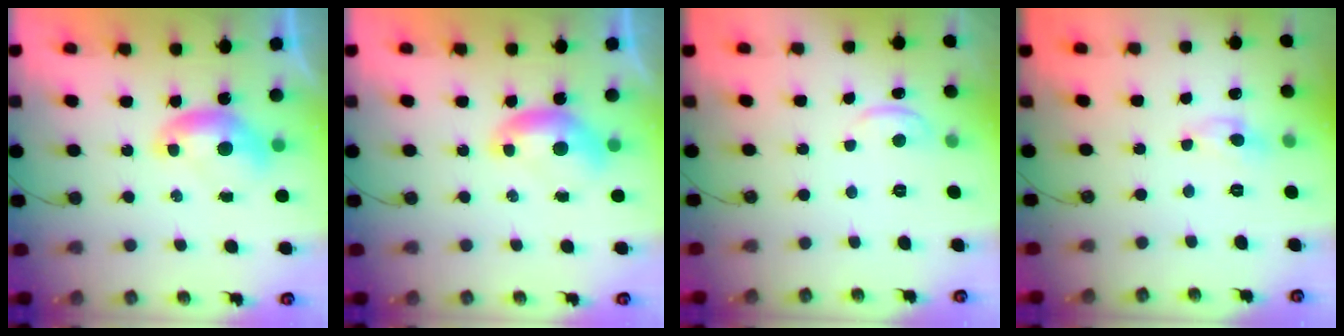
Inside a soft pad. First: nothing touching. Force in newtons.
{"total": 0.0}
{"total": 0.9, "press": 0.8, "slide": 0.4}
{"total": 0.9, "press": 0.8, "slide": 0.2}